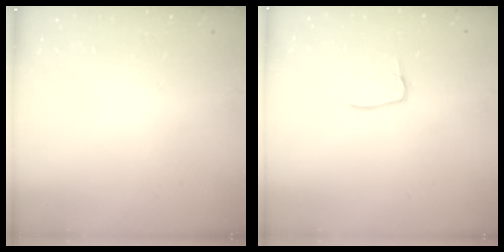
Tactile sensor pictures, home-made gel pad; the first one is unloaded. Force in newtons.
{"total": 7.0, "press": 7.0, "slide": 0.6}